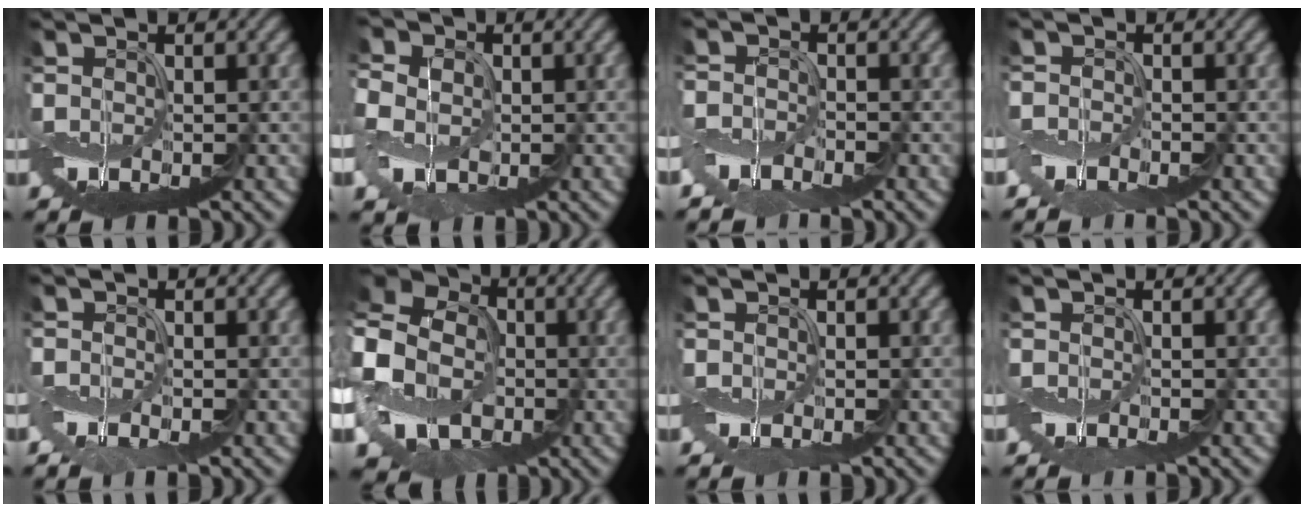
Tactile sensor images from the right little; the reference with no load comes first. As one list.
[{"total": 7.5, "force": [-0.7, 6.3, 3.9], "torque": [-0.093, -0.003, -0.036]}, {"total": 3.2, "force": [-2.5, 1.3, 1.4], "torque": [-0.028, -0.009, -0.060]}, {"total": 2.1, "force": [-1.8, 0.6, 0.7], "torque": [-0.017, -0.009, -0.044]}, {"total": 1.6, "force": [-1.3, 0.4, 0.8], "torque": [-0.018, -0.006, -0.030]}, {"total": 15.8, "force": [-2.9, 13.3, 8.1], "torque": [-0.206, -0.003, -0.086]}, {"total": 0.8, "force": [-0.6, 0.2, 0.3], "torque": [-0.009, -0.006, -0.012]}, {"total": 0.9, "force": [-0.9, -0.1, 0.3], "torque": [-0.008, -0.004, -0.020]}]